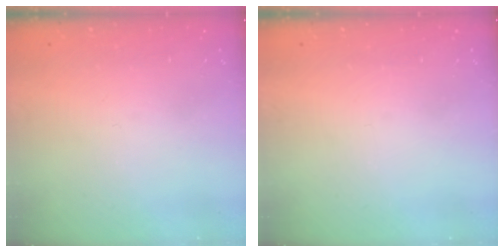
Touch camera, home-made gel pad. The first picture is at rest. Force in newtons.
{"total": 0.0}